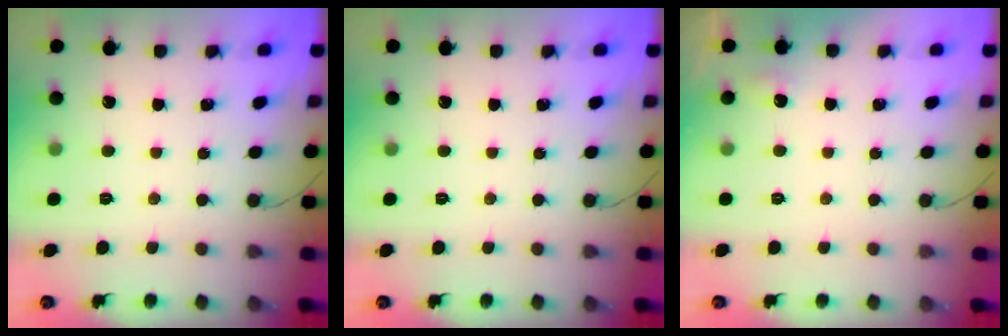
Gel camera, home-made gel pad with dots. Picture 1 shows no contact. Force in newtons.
{"total": 0.0}
{"total": 3.8, "press": 3.6, "slide": 1.4}